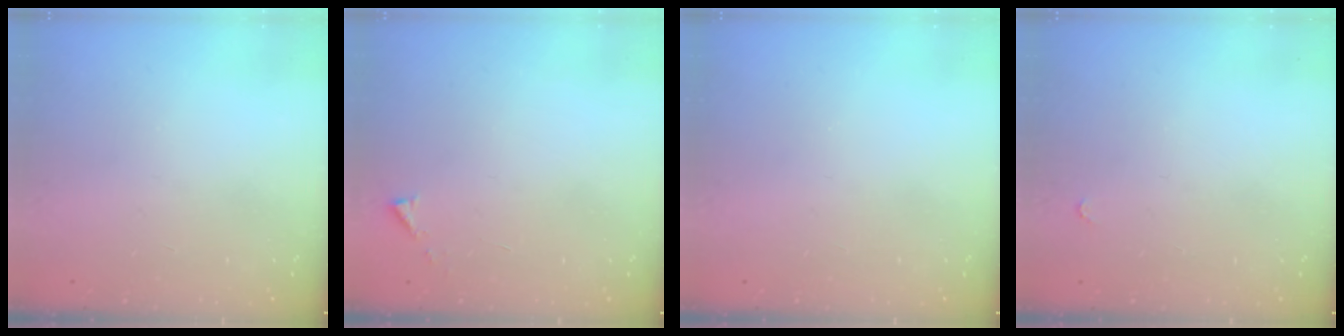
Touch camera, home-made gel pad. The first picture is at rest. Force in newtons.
{"total": 2.9, "press": 2.9, "slide": 0.4}
{"total": 0.0}
{"total": 2.8, "press": 2.8, "slide": 0.4}